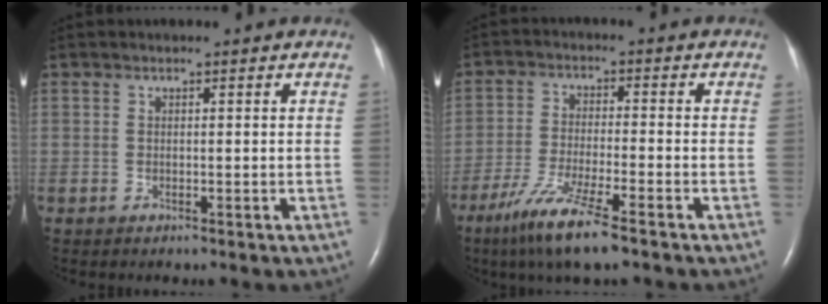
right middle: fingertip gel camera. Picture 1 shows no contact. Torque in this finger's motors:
{"motor_torque": [1.13, -1.01, 0.24, 0.09]}